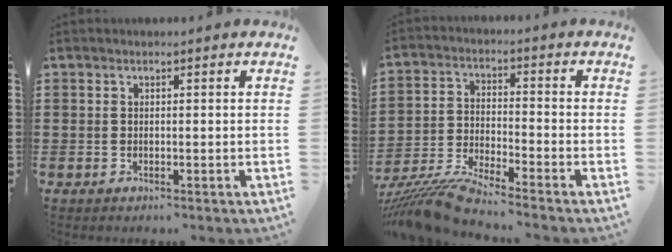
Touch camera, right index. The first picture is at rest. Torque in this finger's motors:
{"motor_torque": [0.81, 0.96, -0.04, -0.05]}